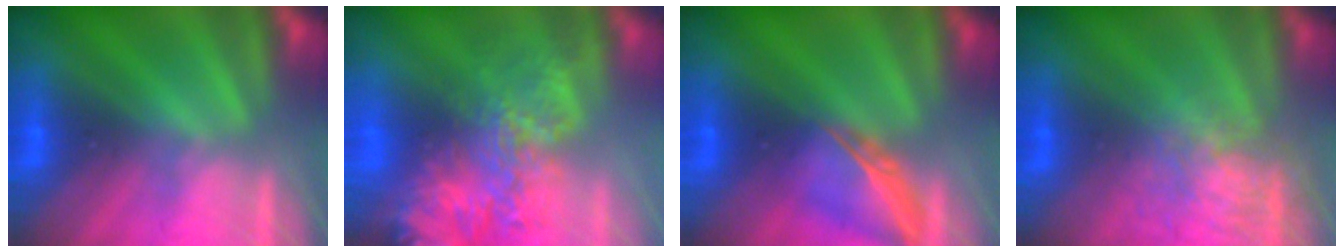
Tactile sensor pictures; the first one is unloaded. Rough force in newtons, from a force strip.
{"total": 8.8}
{"total": 6.4}
{"total": 9.0}